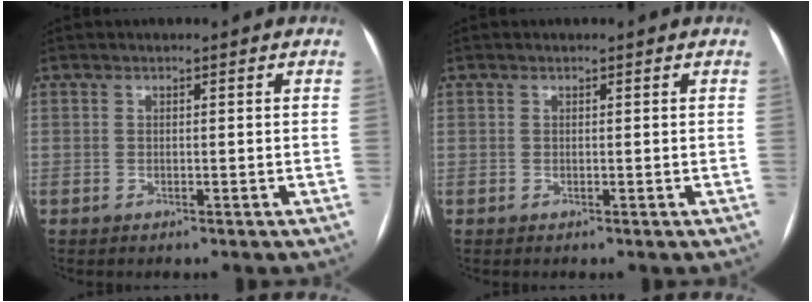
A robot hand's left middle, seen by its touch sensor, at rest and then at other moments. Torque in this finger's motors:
{"motor_torque": [0.64, -0.97, 0.09, -0.09]}